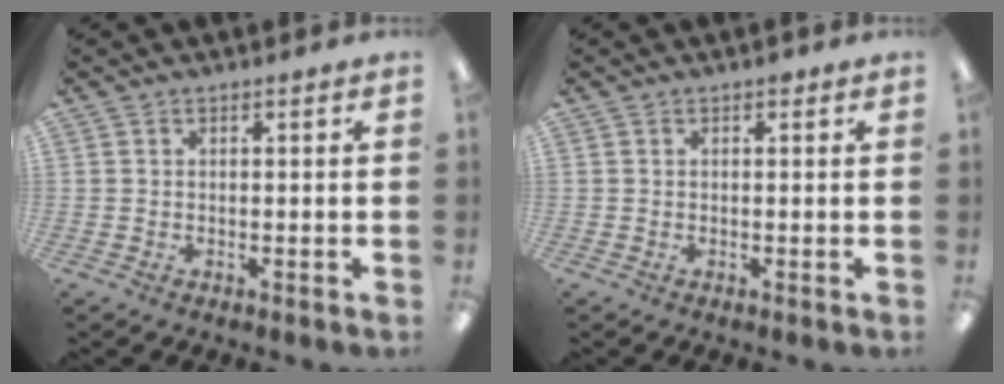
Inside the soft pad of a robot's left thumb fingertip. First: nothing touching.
{"total": 0.6, "force": [0.4, 0.4, 0.3], "torque": [-0.006, 0.004, 0.007]}